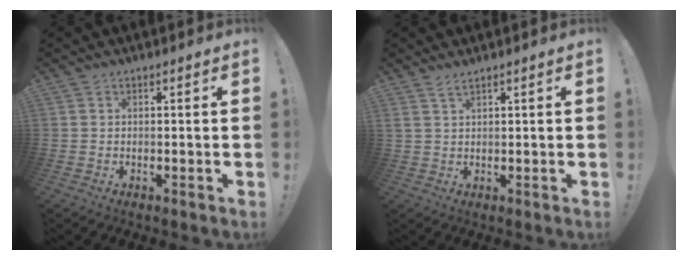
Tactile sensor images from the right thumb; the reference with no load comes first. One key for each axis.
{"total": 2.5, "fx": 1.9, "fy": 0.3, "fz": 1.6, "tx": -0.036, "ty": -0.005, "tz": 0.036}